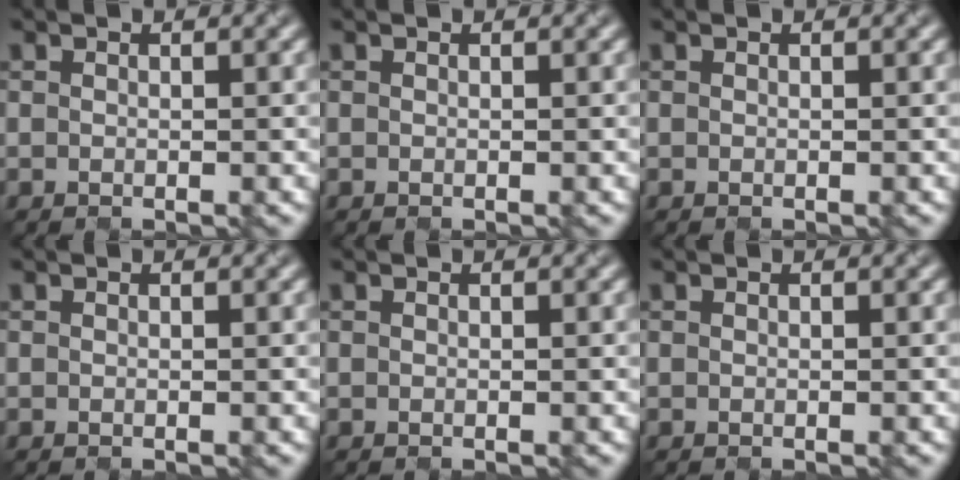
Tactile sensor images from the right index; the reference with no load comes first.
{"total": 0.0}
{"total": 0.0}
{"total": 0.0}
{"total": 0.0}
{"total": 0.0}